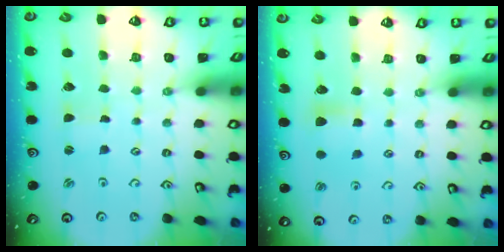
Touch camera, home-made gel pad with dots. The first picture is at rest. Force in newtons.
{"total": 5.2, "press": 5.2, "slide": 0.6}